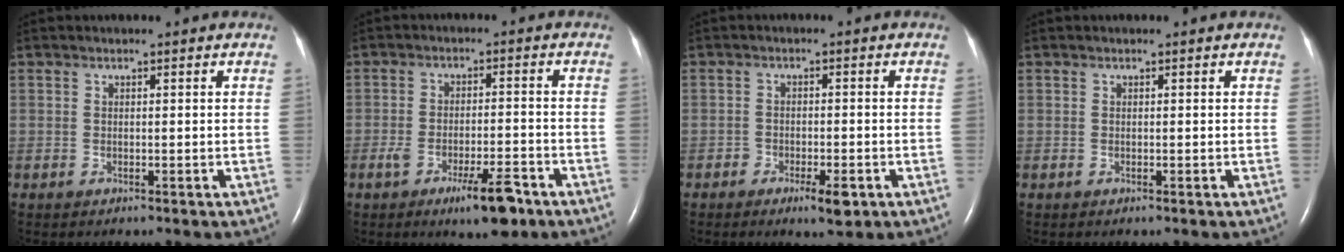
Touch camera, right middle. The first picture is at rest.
{"total": 7.3, "force": [-4.4, 1.5, 5.6], "torque": [-0.094, -0.007, -0.066]}
{"total": 3.8, "force": [-2.1, 1.3, 2.9], "torque": [-0.045, 0.000, -0.029]}
{"total": 0.0}